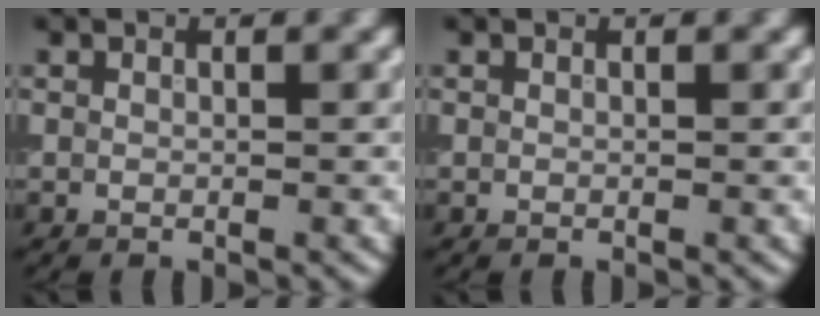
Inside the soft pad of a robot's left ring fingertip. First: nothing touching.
{"total": 0.0}